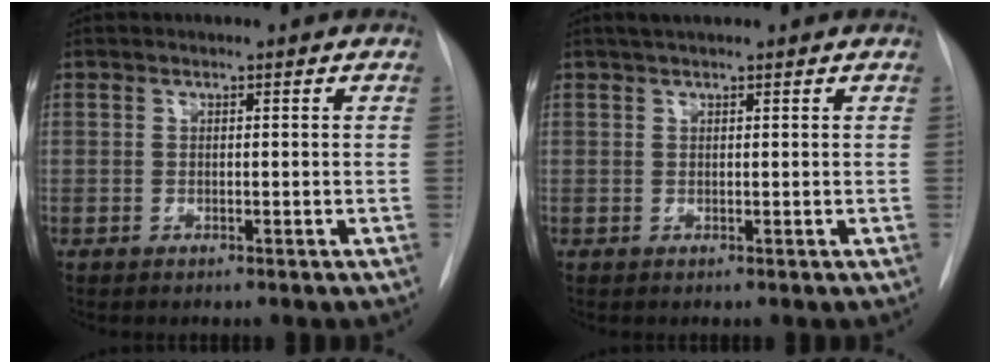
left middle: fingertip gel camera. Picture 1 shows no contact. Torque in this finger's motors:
{"motor_torque": [0.19, -0.19, 0.00, 0.00]}